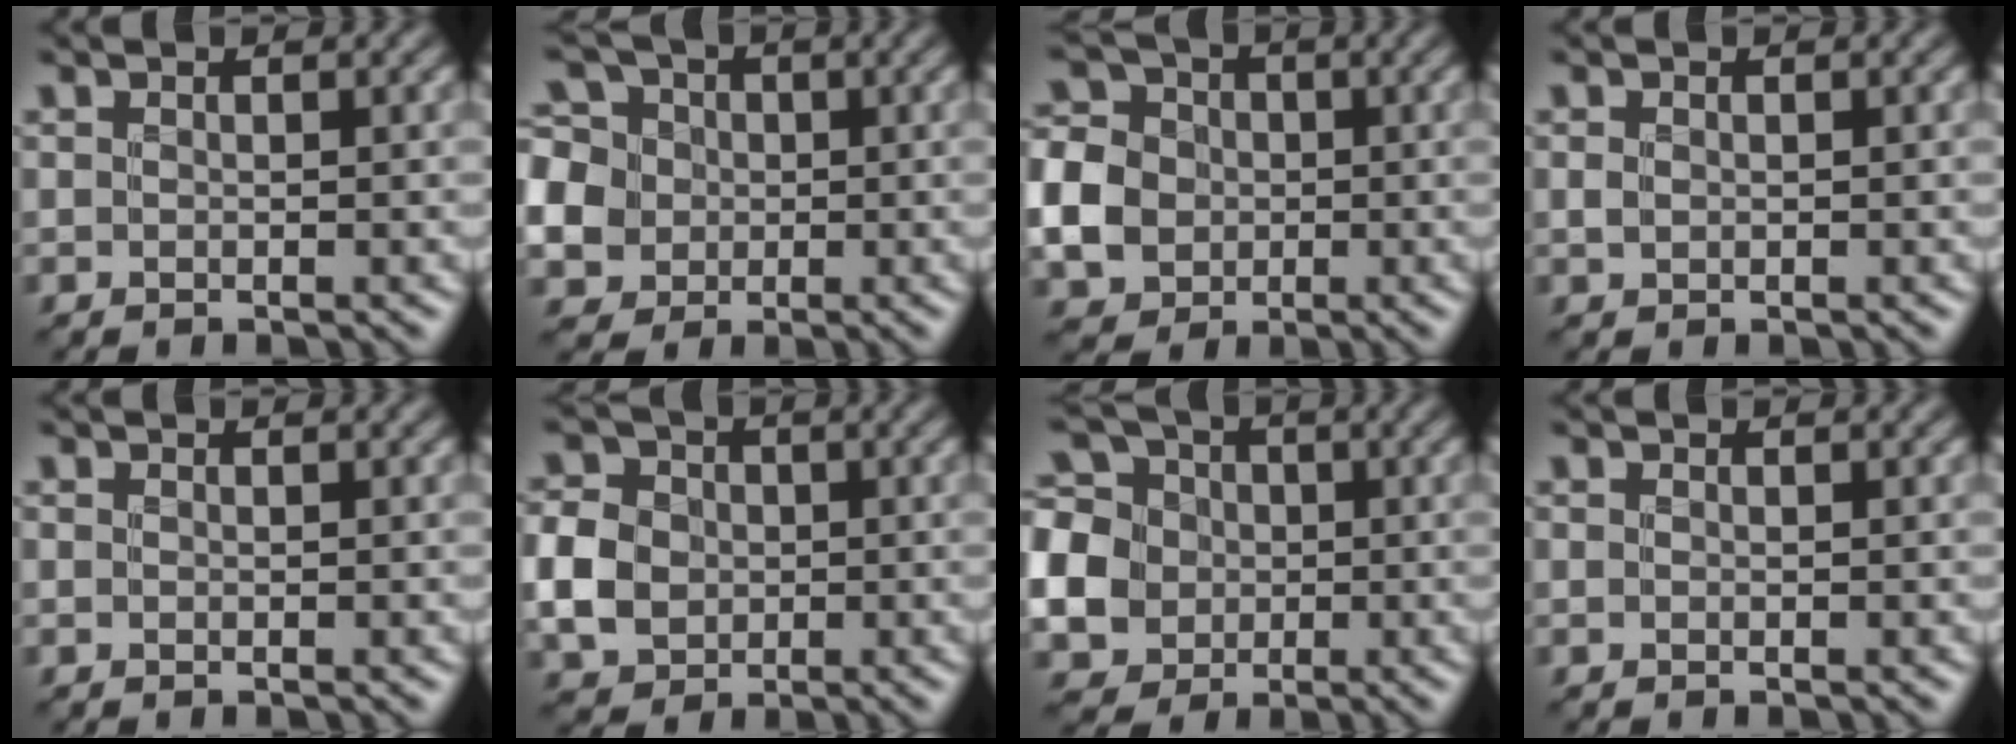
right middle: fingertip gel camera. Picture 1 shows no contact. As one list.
[{"total": 10.4, "force": [-1.2, 9.4, 4.3], "torque": [-0.113, 0.011, -0.050]}, {"total": 7.5, "force": [-1.3, 6.4, 3.6], "torque": [-0.086, 0.000, -0.038]}, {"total": 0.7, "force": [0.1, 0.6, 0.4], "torque": [-0.008, -0.002, 0.002]}, {"total": 0.0}, {"total": 5.4, "force": [-0.6, 4.6, 2.7], "torque": [-0.064, 0.004, -0.019]}, {"total": 11.7, "force": [-2.2, 10.4, 4.8], "torque": [-0.130, -0.005, -0.067]}, {"total": 0.0}]